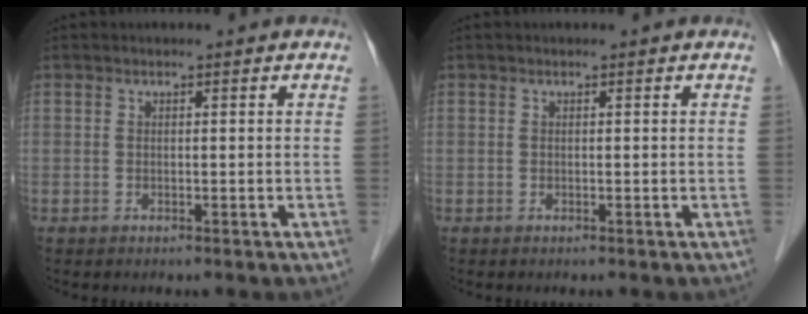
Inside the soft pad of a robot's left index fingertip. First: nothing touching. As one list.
[{"total": 0.0}]